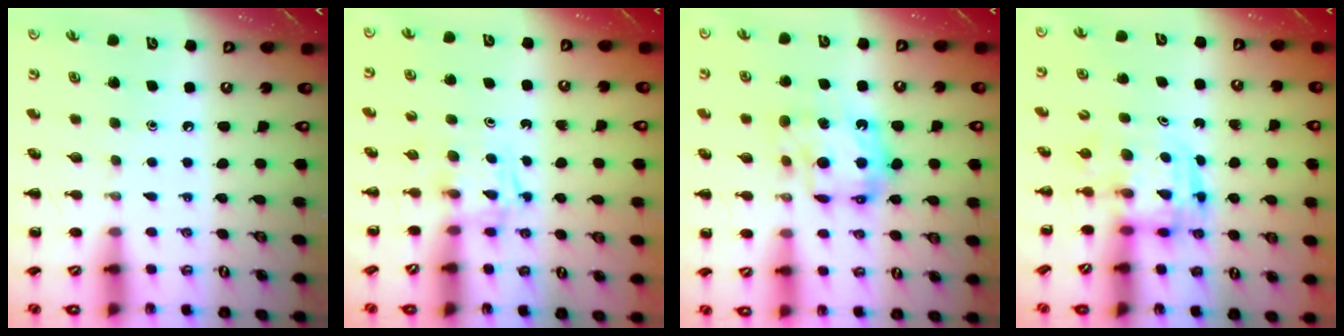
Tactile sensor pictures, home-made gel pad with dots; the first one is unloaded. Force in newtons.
{"total": 2.5, "press": 2.3, "slide": 1.0}
{"total": 11.1, "press": 11.0, "slide": 1.2}
{"total": 3.2, "press": 3.2, "slide": 0.3}